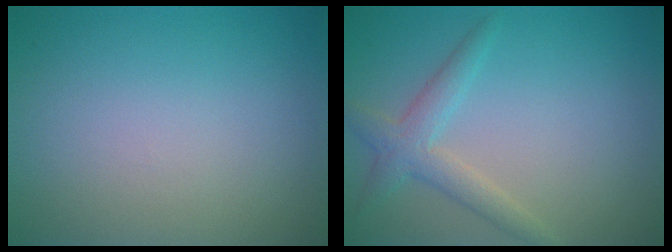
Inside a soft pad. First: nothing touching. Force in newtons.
{"total": 2.8, "press": 2.7, "slide": 0.2}